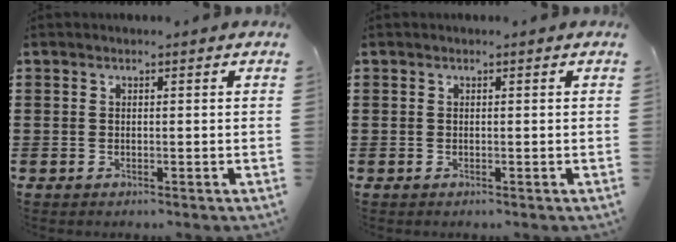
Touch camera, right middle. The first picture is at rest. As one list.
[{"total": 0.0}]